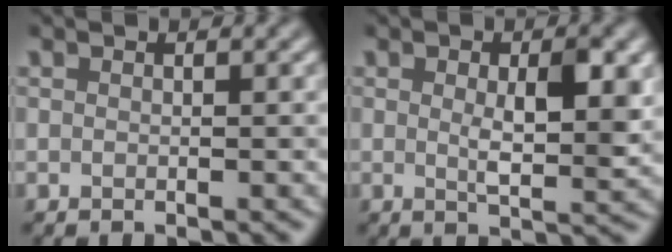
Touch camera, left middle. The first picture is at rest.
{"total": 4.5, "force": [0.7, 1.7, 4.2], "torque": [-0.067, -0.006, 0.013]}